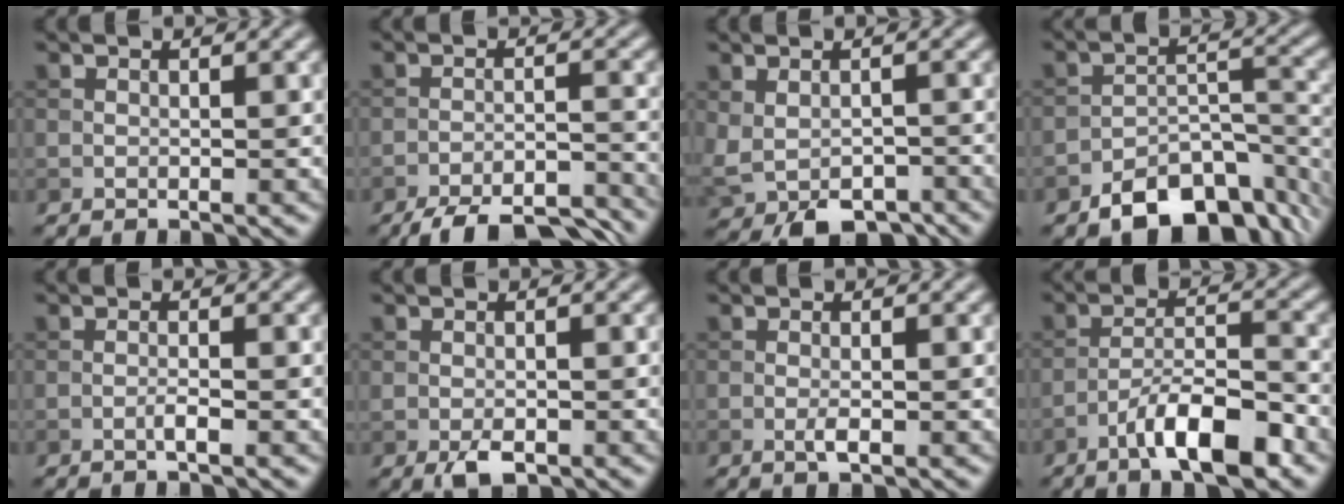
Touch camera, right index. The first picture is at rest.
{"total": 9.4, "force": [-8.4, 2.0, 3.7], "torque": [-0.058, -0.014, -0.119]}
{"total": 5.3, "force": [-3.0, 3.1, 3.1], "torque": [-0.050, -0.027, -0.031]}
{"total": 8.9, "force": [-6.2, 4.3, 4.6], "torque": [-0.059, -0.015, -0.105]}
{"total": 1.1, "force": [-0.5, 0.1, 1.0], "torque": [-0.018, 0.002, -0.012]}
{"total": 2.4, "force": [-1.2, 1.2, 1.7], "torque": [-0.034, -0.006, -0.020]}
{"total": 1.2, "force": [-0.4, 0.3, 1.1], "torque": [-0.024, -0.003, -0.009]}
{"total": 7.0, "force": [-4.4, 1.8, 5.2], "torque": [-0.084, 0.011, -0.077]}